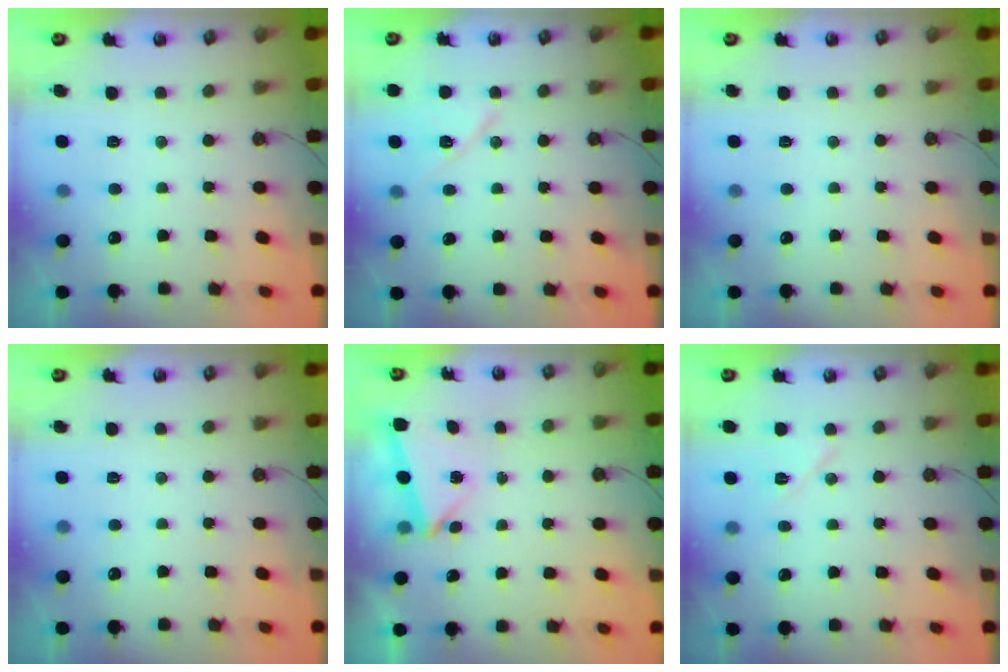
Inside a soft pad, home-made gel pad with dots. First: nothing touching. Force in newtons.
{"total": 8.6, "press": 7.3, "slide": 4.6}
{"total": 0.0}
{"total": 0.0}
{"total": 2.9, "press": 2.6, "slide": 1.2}
{"total": 8.5, "press": 5.0, "slide": 7.0}